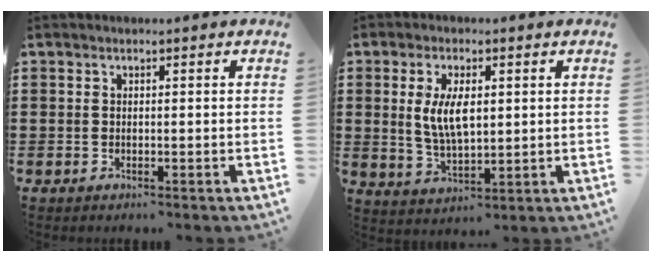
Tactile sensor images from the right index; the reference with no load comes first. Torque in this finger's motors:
{"motor_torque": [0.36, -0.01, 0.38, 0.17]}